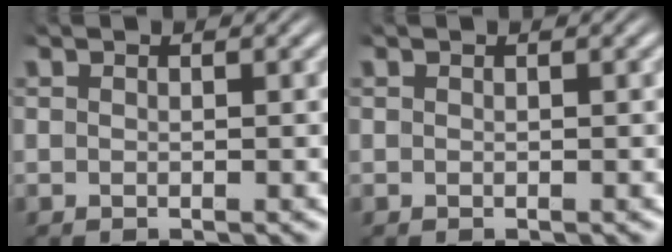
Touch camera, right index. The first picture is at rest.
{"total": 0.0}